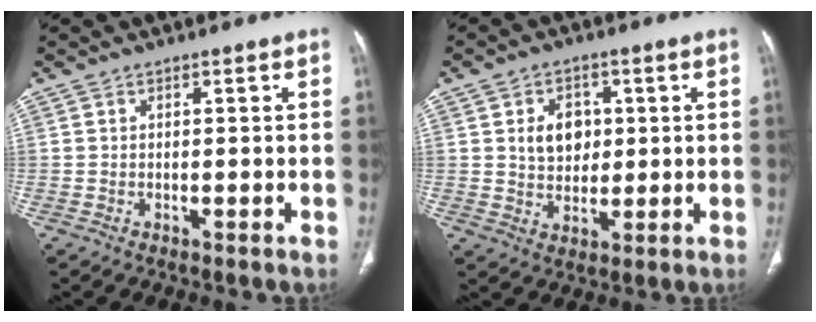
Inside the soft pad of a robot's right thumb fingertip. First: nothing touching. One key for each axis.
{"total": 7.3, "fx": 1.5, "fy": 5.6, "fz": 4.4, "tx": -0.040, "ty": -0.006, "tz": 0.028}